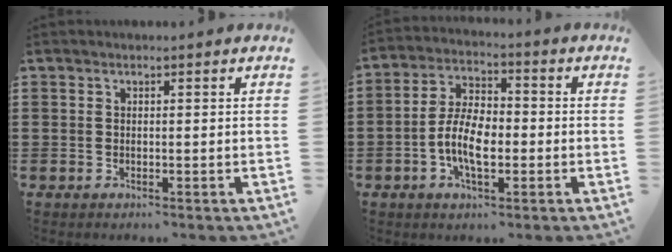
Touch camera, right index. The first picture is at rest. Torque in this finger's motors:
{"motor_torque": [1.67, 0.47, 0.70, 0.12]}